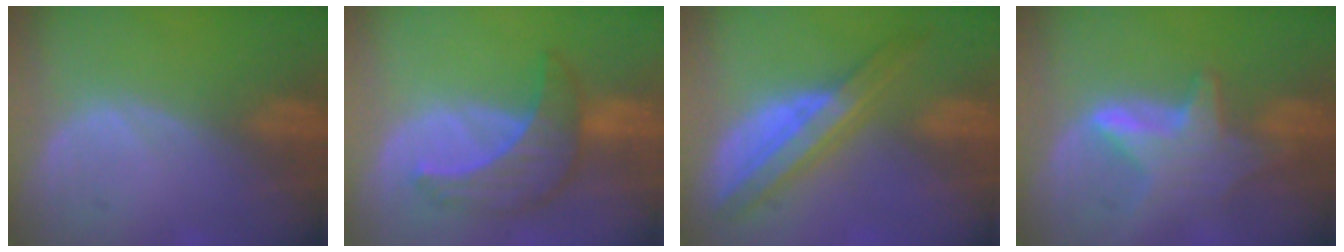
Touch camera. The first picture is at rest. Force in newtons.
{"total": 6.9, "press": 6.9, "slide": 0.1}
{"total": 7.5, "press": 7.5, "slide": 0.4}
{"total": 6.6, "press": 6.5, "slide": 1.1}